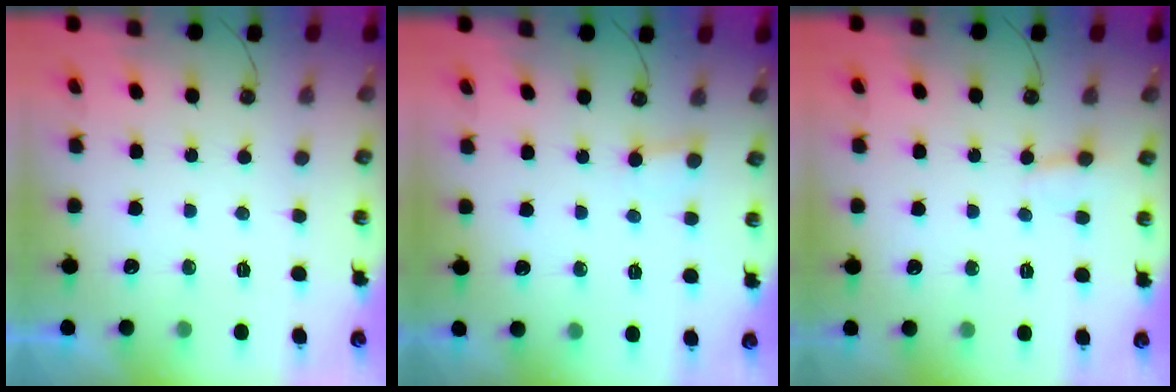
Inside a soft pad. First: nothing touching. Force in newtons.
{"total": 2.7, "press": 2.7, "slide": 0.2}
{"total": 2.8, "press": 2.8, "slide": 0.3}